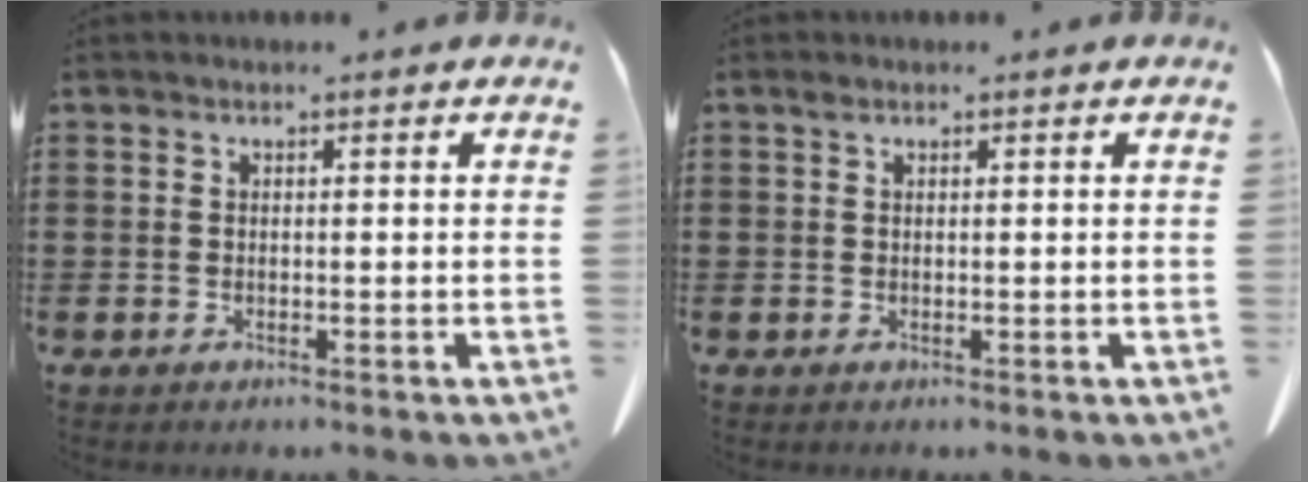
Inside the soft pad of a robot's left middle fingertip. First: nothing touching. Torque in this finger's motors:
{"motor_torque": [0.27, 0.26, -0.18, -0.01]}